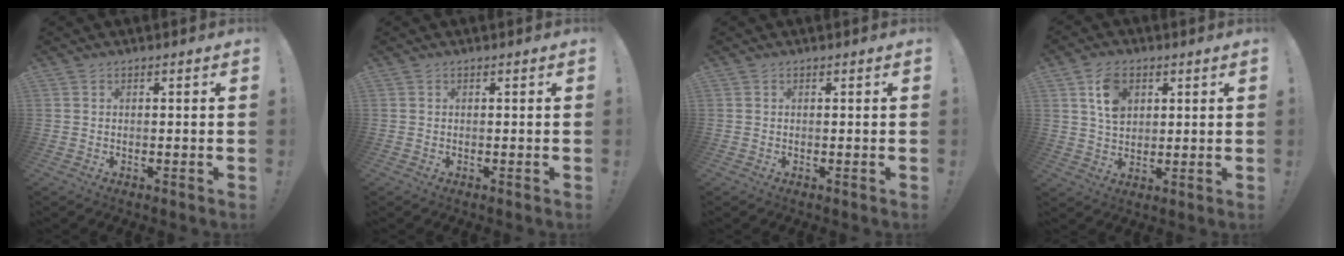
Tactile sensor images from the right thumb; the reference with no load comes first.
{"total": 0.0}
{"total": 0.0}
{"total": 8.5, "force": [3.3, 5.9, 5.1], "torque": [-0.082, 0.000, 0.064]}